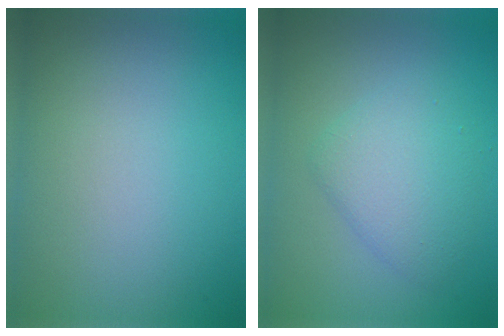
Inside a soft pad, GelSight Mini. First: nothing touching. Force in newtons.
{"total": 3.5, "press": 3.5, "slide": 0.3}